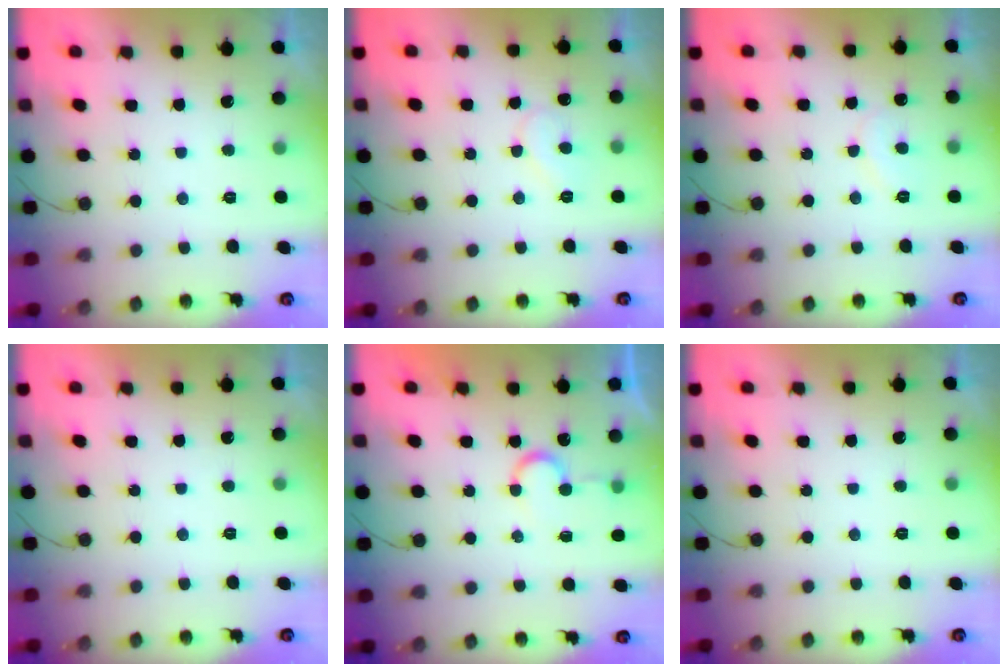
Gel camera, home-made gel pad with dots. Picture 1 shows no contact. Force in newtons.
{"total": 6.1, "press": 6.1, "slide": 0.5}
{"total": 6.8, "press": 6.8, "slide": 0.5}
{"total": 1.8, "press": 1.8, "slide": 0.1}
{"total": 6.8, "press": 6.7, "slide": 0.5}
{"total": 0.0}